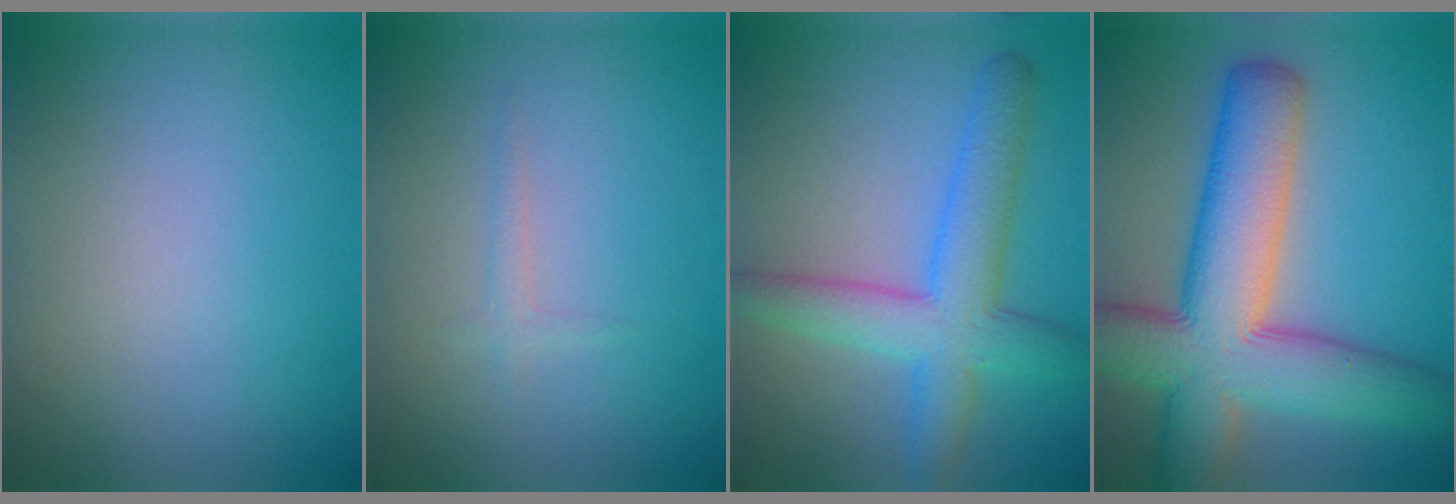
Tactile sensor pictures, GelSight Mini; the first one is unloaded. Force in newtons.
{"total": 0.9, "press": 0.9, "slide": 0.1}
{"total": 6.1, "press": 6.1, "slide": 0.2}
{"total": 12.1, "press": 12.1, "slide": 0.6}